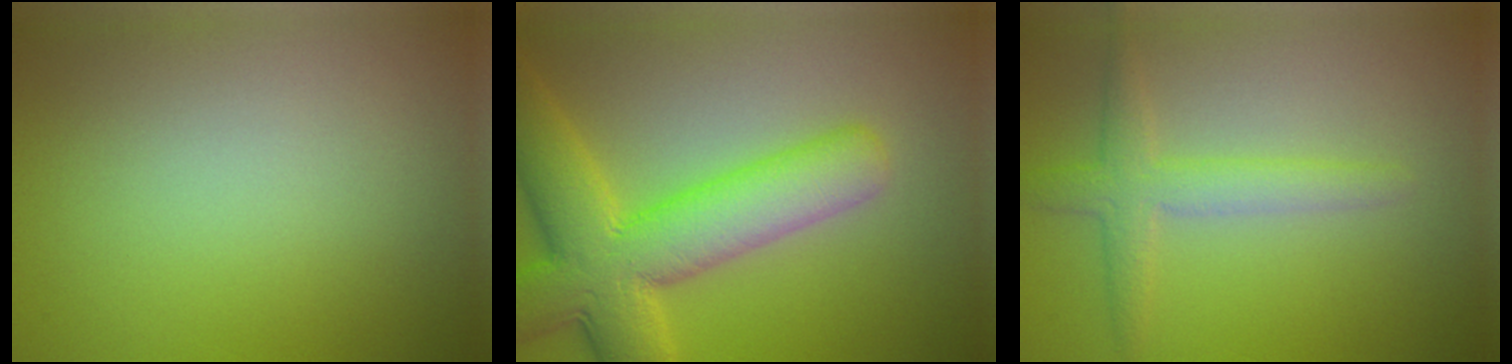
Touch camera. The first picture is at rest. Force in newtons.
{"total": 10.0, "press": 10.0, "slide": 0.8}
{"total": 3.1, "press": 3.1, "slide": 0.1}